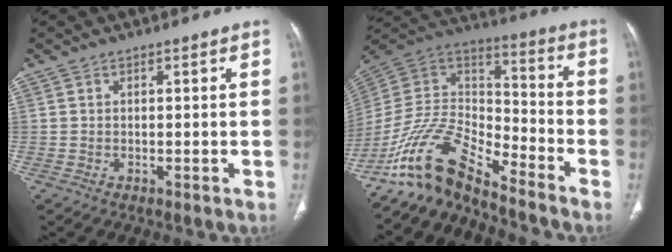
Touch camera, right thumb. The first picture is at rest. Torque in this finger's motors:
{"motor_torque": [0.59, 0.12, 1.40, -1.37, 0.12]}